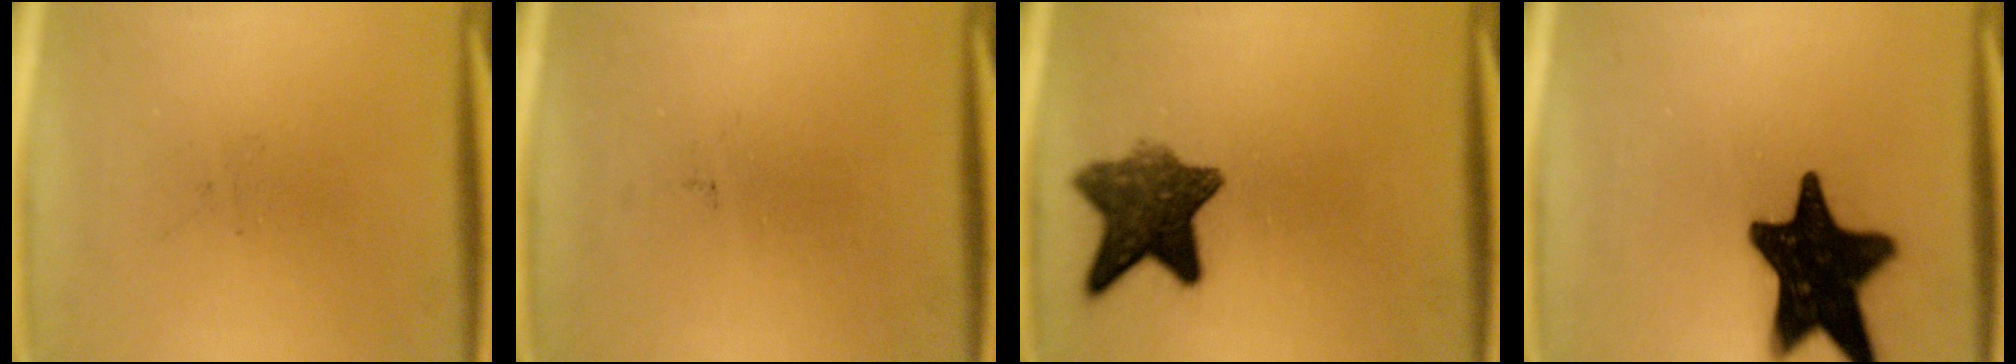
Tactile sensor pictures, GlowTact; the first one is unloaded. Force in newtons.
{"total": 0.0}
{"total": 9.2}
{"total": 19.8}